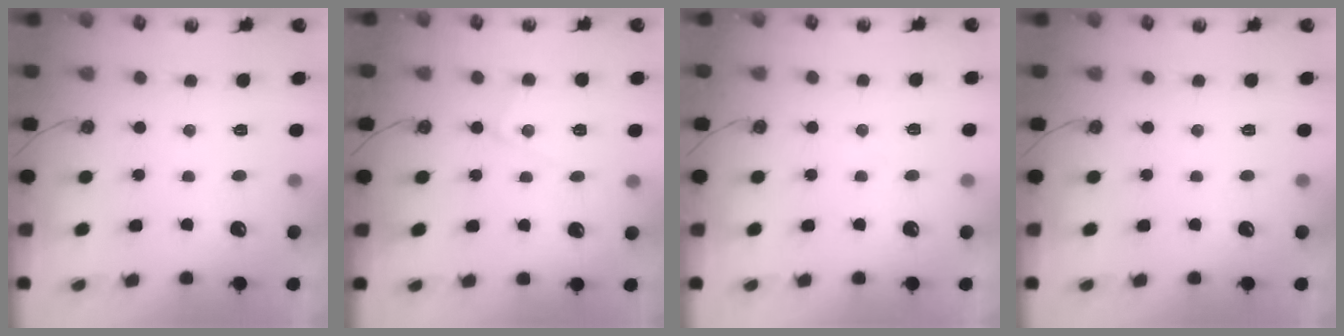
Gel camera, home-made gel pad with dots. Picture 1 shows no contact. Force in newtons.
{"total": 7.0, "press": 6.9, "slide": 0.4}
{"total": 3.5, "press": 3.5, "slide": 0.6}
{"total": 0.0}